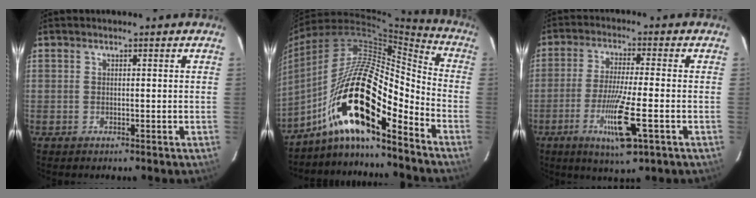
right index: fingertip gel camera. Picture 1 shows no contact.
{"total": 16.2, "force": [-9.5, 3.3, 12.6], "torque": [-0.232, 0.029, -0.166]}
{"total": 10.2, "force": [-3.9, 0.4, 9.4], "torque": [-0.172, -0.024, -0.068]}